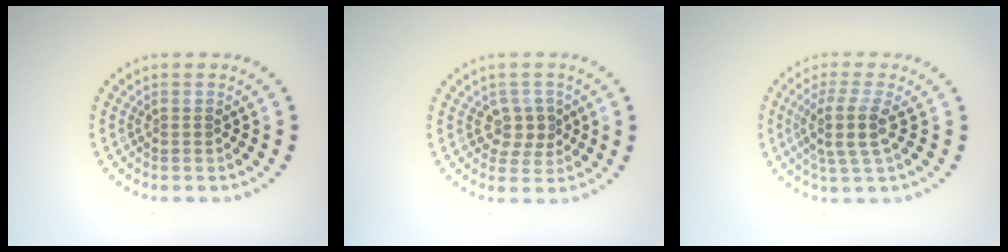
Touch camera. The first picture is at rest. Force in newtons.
{"total": 2.3, "press": 2.1, "slide": 0.9}
{"total": 3.3, "press": 2.7, "slide": 1.9}